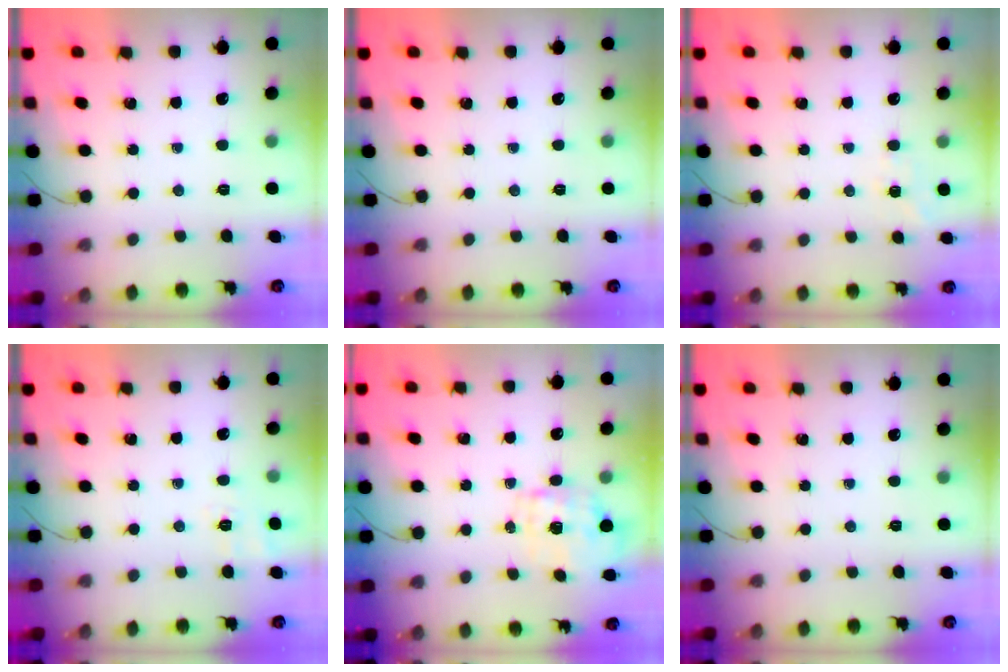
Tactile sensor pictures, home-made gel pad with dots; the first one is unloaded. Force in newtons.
{"total": 0.0}
{"total": 2.3, "press": 1.6, "slide": 1.7}
{"total": 2.4, "press": 1.3, "slide": 2.1}
{"total": 1.1, "press": 1.0, "slide": 0.5}
{"total": 0.0}